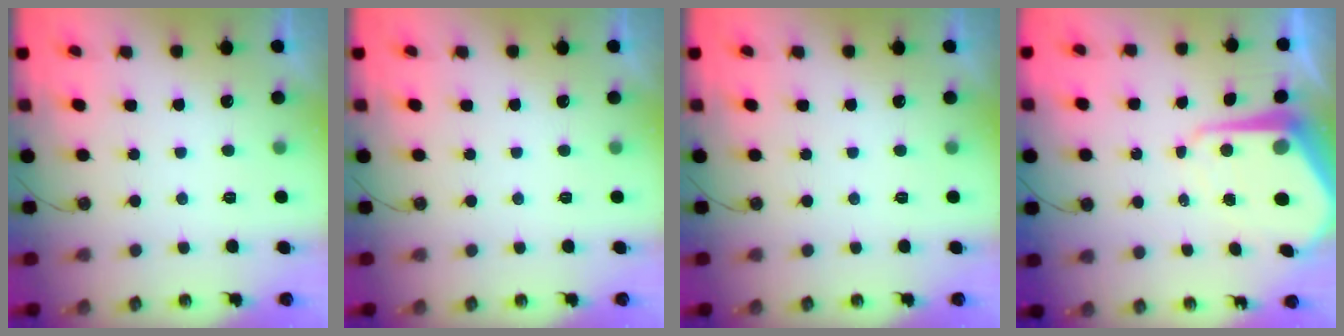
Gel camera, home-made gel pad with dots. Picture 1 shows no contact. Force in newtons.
{"total": 0.0}
{"total": 0.0}
{"total": 10.2, "press": 10.1, "slide": 1.1}